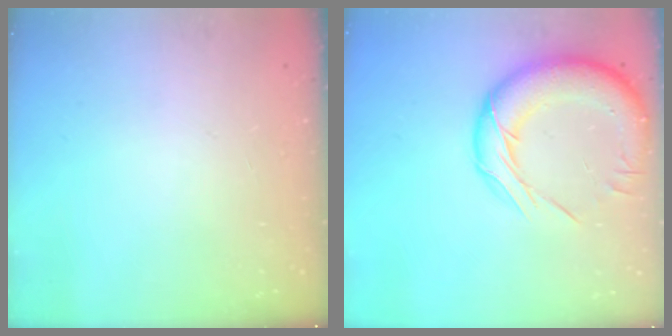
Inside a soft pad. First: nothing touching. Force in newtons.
{"total": 18.5, "press": 18.2, "slide": 3.6}